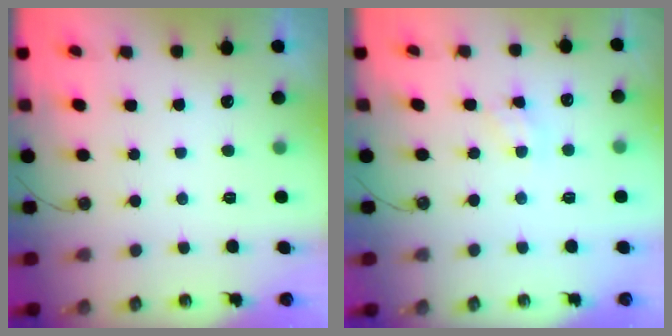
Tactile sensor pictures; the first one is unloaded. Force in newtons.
{"total": 3.1, "press": 3.1, "slide": 0.5}